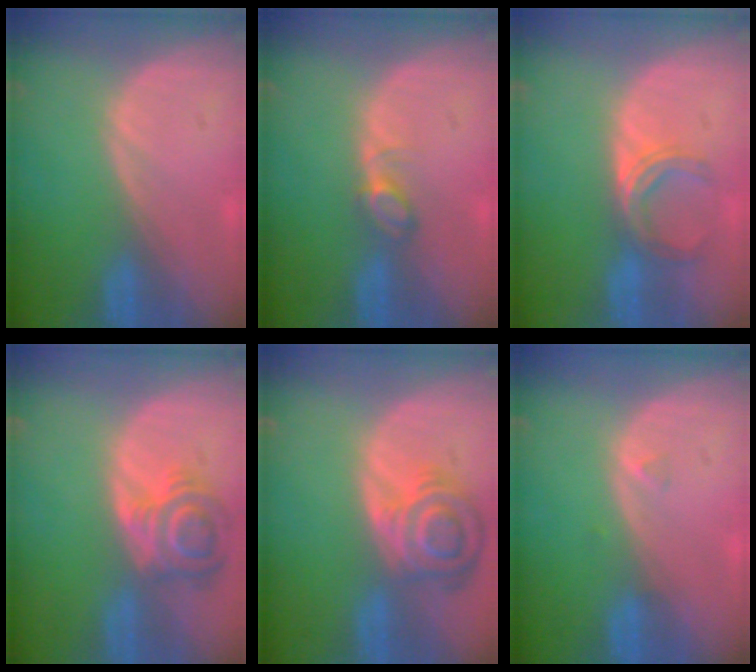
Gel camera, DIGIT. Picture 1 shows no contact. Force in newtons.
{"total": 2.5, "press": 2.4, "slide": 0.3}
{"total": 5.0, "press": 4.4, "slide": 2.3}
{"total": 6.1, "press": 6.1, "slide": 0.3}
{"total": 8.2, "press": 7.3, "slide": 3.8}
{"total": 0.7, "press": 0.7, "slide": 0.2}